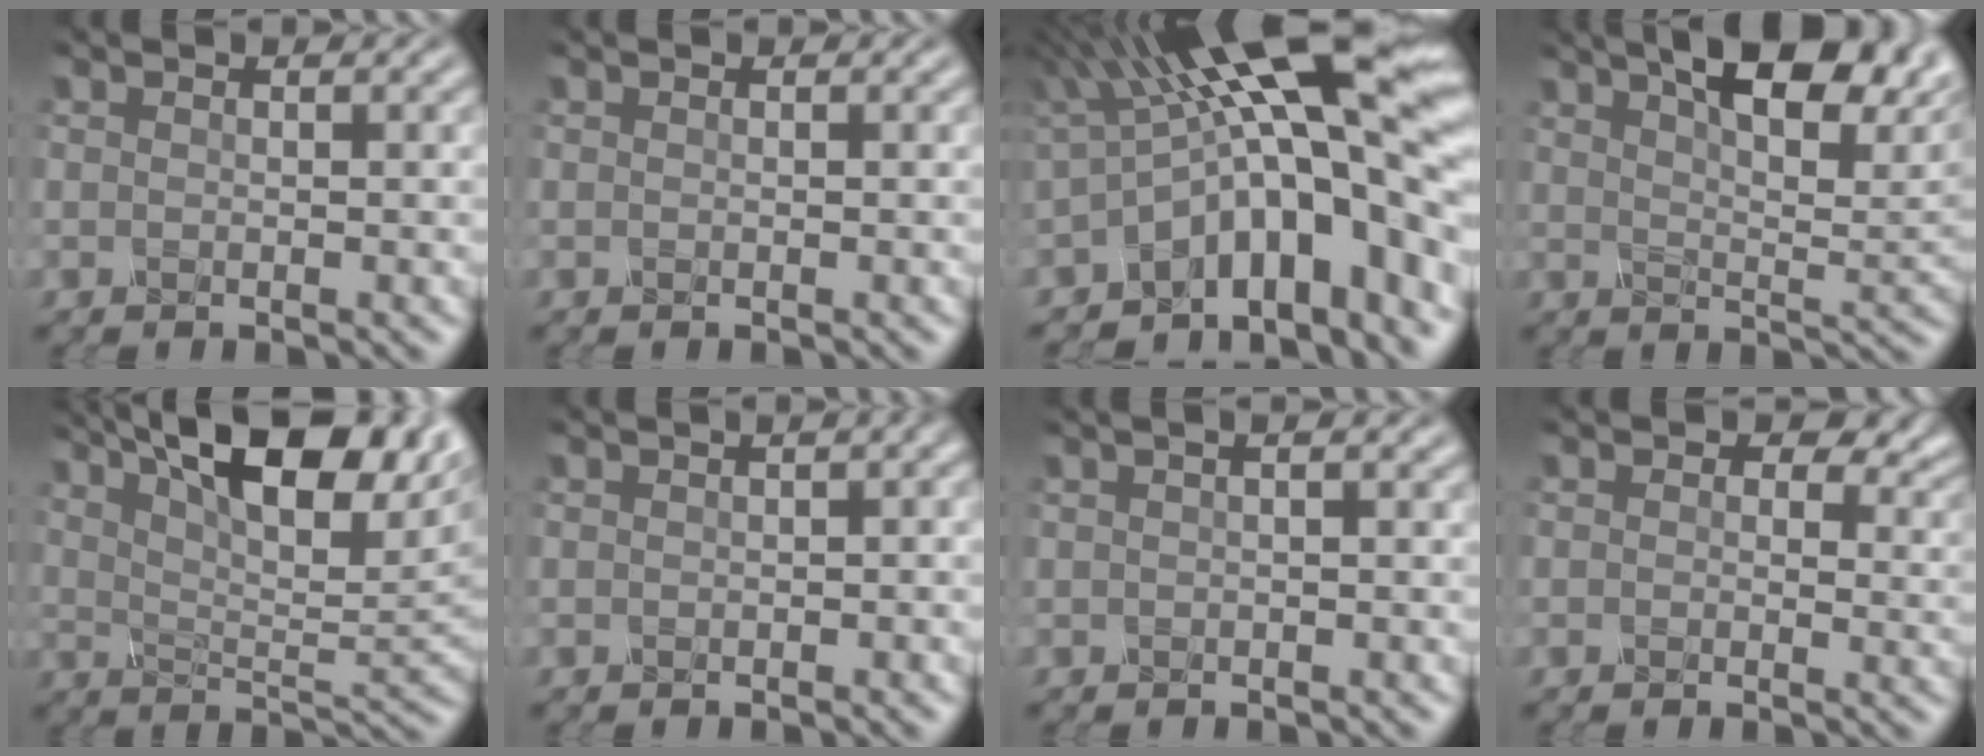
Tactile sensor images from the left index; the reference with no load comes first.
{"total": 0.0}
{"total": 16.2, "force": [0.7, 5.6, 15.1], "torque": [-0.199, 0.016, 0.009]}
{"total": 12.6, "force": [6.9, 4.7, 9.5], "torque": [-0.119, 0.026, 0.100]}
{"total": 13.9, "force": [7.9, 5.1, 10.2], "torque": [-0.150, 0.027, 0.118]}
{"total": 1.5, "force": [0.2, 0.4, 1.4], "torque": [-0.014, 0.007, 0.005]}
{"total": 1.5, "force": [0.6, 0.4, 1.3], "torque": [-0.020, 0.003, 0.003]}
{"total": 4.9, "force": [2.3, 3.0, 3.0], "torque": [-0.033, -0.007, 0.023]}